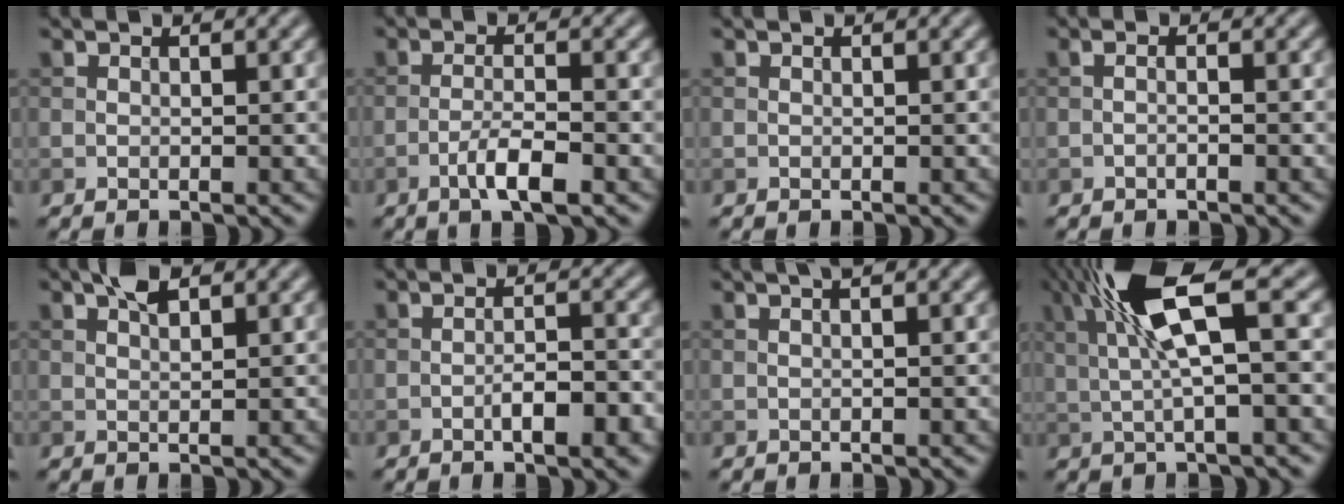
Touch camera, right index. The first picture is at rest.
{"total": 3.5, "force": [-1.8, 0.7, 2.9], "torque": [-0.055, 0.006, -0.038]}
{"total": 0.0}
{"total": 0.9, "force": [-0.4, 0.1, 0.8], "torque": [-0.015, 0.002, -0.010]}
{"total": 2.0, "force": [1.2, 0.6, 1.5], "torque": [-0.028, 0.005, 0.020]}
{"total": 3.8, "force": [-1.6, 1.0, 3.3], "torque": [-0.057, 0.003, -0.025]}
{"total": 1.8, "force": [0.9, 0.5, 1.5], "torque": [-0.014, -0.002, 0.003]}
{"total": 7.6, "force": [2.1, 1.5, 7.2], "torque": [-0.143, 0.016, 0.035]}